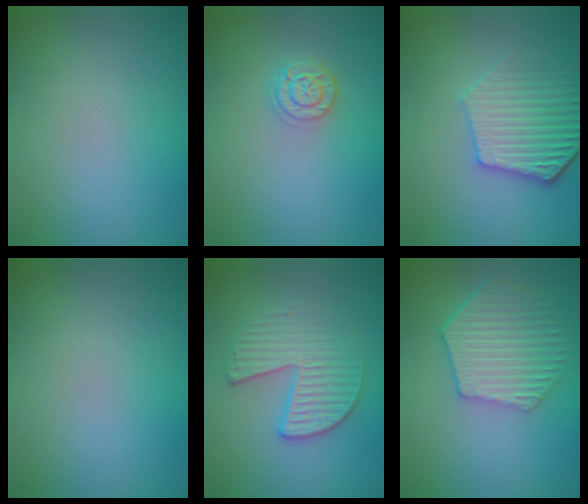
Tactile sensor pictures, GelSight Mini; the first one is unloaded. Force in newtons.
{"total": 2.4, "press": 2.0, "slide": 1.3}
{"total": 5.1, "press": 4.2, "slide": 2.9}
{"total": 0.0}
{"total": 3.5, "press": 3.3, "slide": 1.2}
{"total": 6.0, "press": 4.6, "slide": 3.9}